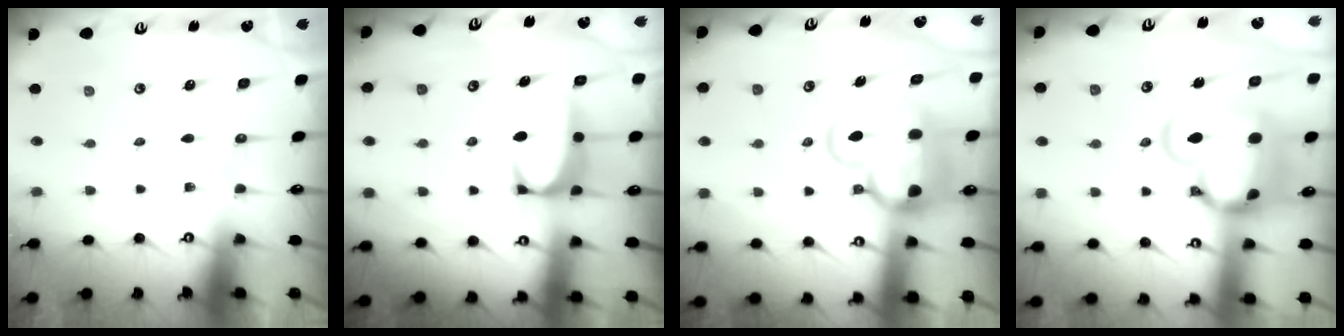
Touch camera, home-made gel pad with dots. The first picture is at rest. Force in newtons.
{"total": 2.0, "press": 1.9, "slide": 0.6}
{"total": 7.9, "press": 7.7, "slide": 1.9}
{"total": 12.0, "press": 11.9, "slide": 1.9}